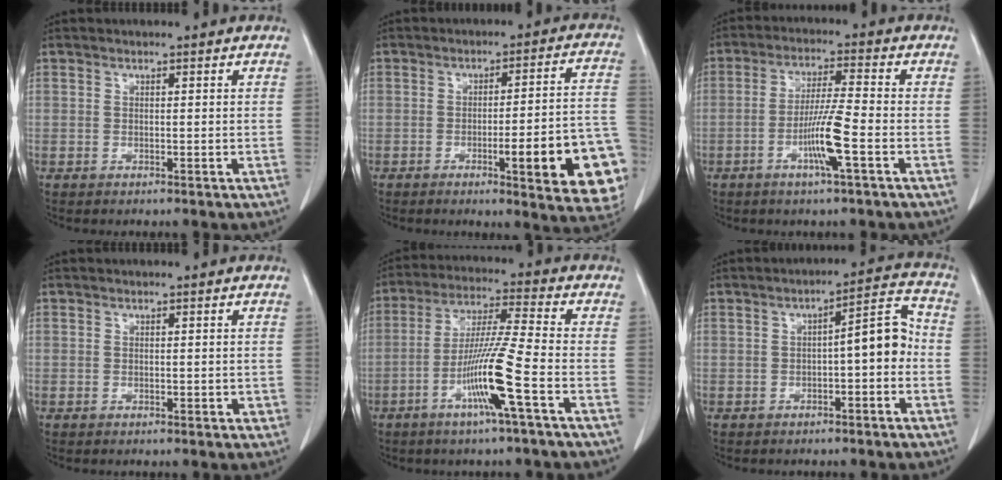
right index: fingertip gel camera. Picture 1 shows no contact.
{"total": 16.6, "force": [-5.5, 2.4, 15.5], "torque": [-0.107, 0.023, -0.056]}
{"total": 7.6, "force": [-2.8, -0.4, 7.0], "torque": [-0.137, -0.005, -0.054]}
{"total": 1.1, "force": [-0.2, 0.8, 0.8], "torque": [-0.007, 0.003, 0.001]}
{"total": 11.2, "force": [-4.5, -1.2, 10.2], "torque": [-0.199, -0.007, -0.088]}
{"total": 6.6, "force": [-1.0, 1.5, 6.3], "torque": [-0.081, 0.029, -0.017]}